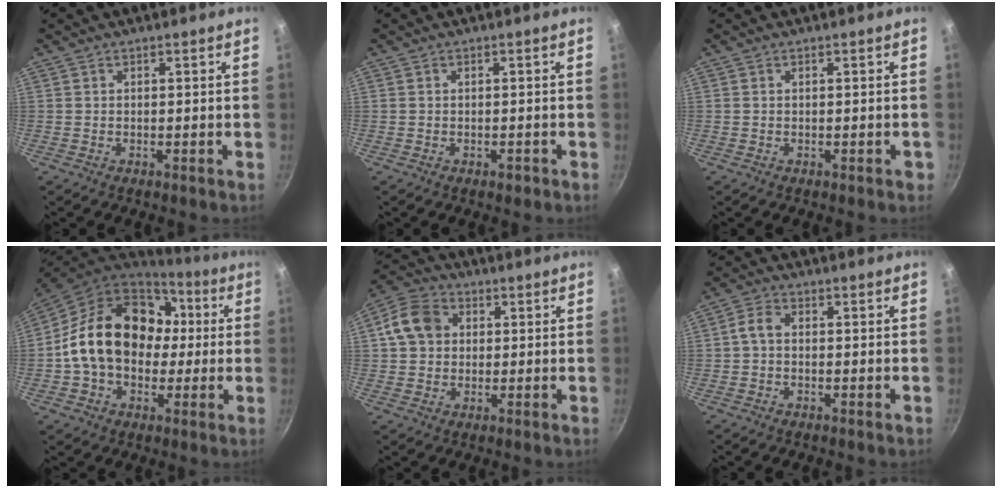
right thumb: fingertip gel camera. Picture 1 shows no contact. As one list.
[{"total": 1.2, "force": [-0.7, 0.7, 0.7], "torque": [-0.010, 0.006, -0.008]}, {"total": 0.7, "force": [-0.3, 0.4, 0.5], "torque": [0.002, 0.006, -0.003]}, {"total": 22.0, "force": [1.6, 16.4, 14.6], "torque": [-0.233, 0.043, 0.025]}, {"total": 9.0, "force": [1.4, 7.5, 4.8], "torque": [-0.069, 0.015, 0.010]}, {"total": 3.1, "force": [-0.1, 1.9, 2.4], "torque": [-0.057, 0.013, -0.011]}]